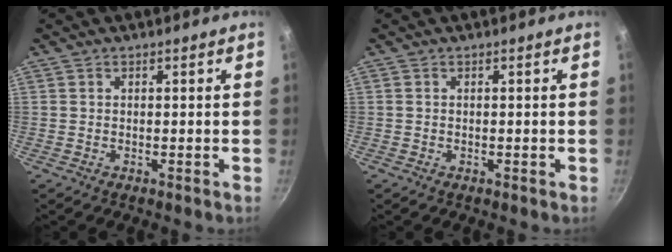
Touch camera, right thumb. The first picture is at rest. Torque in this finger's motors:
{"motor_torque": [0.20, -0.12, 0.14, -0.18, -0.01]}